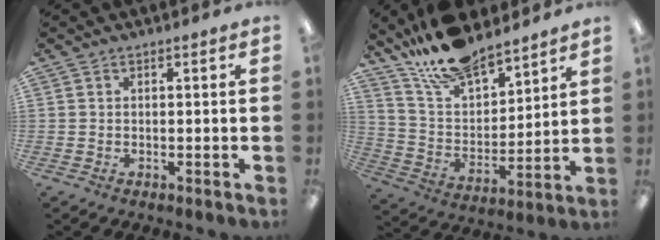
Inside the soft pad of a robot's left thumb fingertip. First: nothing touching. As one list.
[{"total": 14.9, "force": [13.0, 5.0, 5.2], "torque": [-0.117, -0.083, 0.241]}]